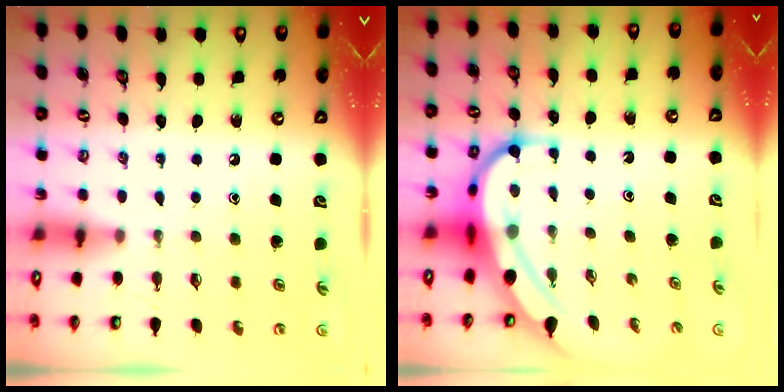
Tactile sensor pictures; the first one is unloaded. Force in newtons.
{"total": 8.2, "press": 8.2, "slide": 0.6}